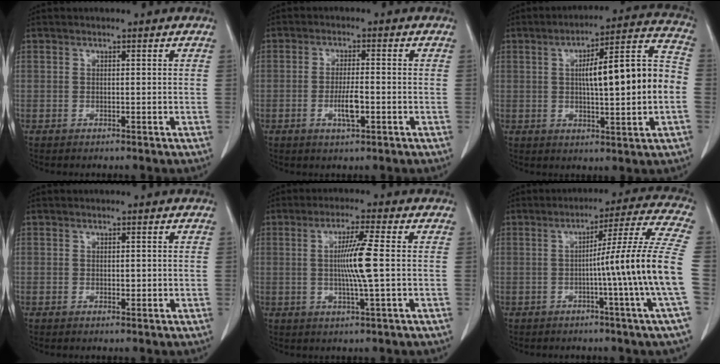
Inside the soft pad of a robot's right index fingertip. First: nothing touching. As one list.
[{"total": 4.2, "force": [-1.2, 0.8, 3.9], "torque": [-0.076, -0.002, -0.018]}, {"total": 16.0, "force": [-0.2, 2.0, 15.8], "torque": [-0.234, 0.030, -0.003]}, {"total": 0.9, "force": [0.2, 0.6, 0.7], "torque": [-0.006, 0.000, 0.006]}, {"total": 7.3, "force": [0.2, -0.8, 7.2], "torque": [-0.134, -0.006, 0.003]}, {"total": 15.3, "force": [-2.5, -3.3, 14.7], "torque": [-0.201, -0.005, -0.044]}]